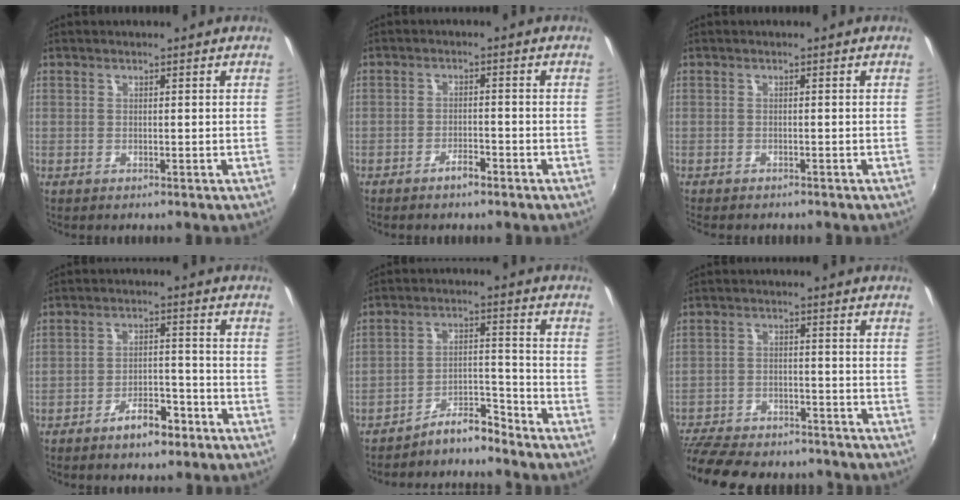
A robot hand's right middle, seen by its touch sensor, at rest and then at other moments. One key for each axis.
{"total": 2.6, "fx": -2.1, "fy": 0.7, "fz": 1.4, "tx": -0.035, "ty": 0.001, "tz": -0.036}
{"total": 3.2, "fx": -2.9, "fy": 0.8, "fz": 1.2, "tx": -0.031, "ty": -0.019, "tz": -0.045}
{"total": 6.3, "fx": -4.4, "fy": 2.5, "fz": 3.8, "tx": -0.073, "ty": 0.007, "tz": -0.064}
{"total": 5.7, "fx": -5.6, "fy": 0.3, "fz": 1.0, "tx": -0.021, "ty": 0.024, "tz": -0.100}
{"total": 19.2, "fx": -16.0, "fy": 6.8, "fz": 8.1, "tx": -0.189, "ty": -0.019, "tz": -0.237}